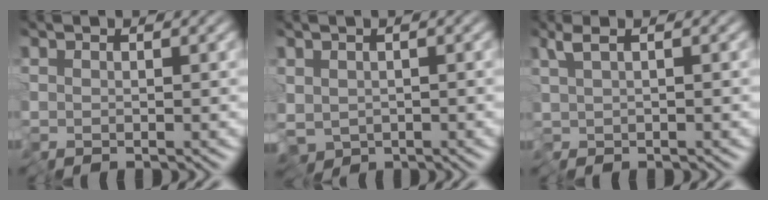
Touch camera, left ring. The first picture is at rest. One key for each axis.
{"total": 3.2, "fx": -0.6, "fy": 2.3, "fz": 2.1, "tx": -0.042, "ty": -0.013, "tz": -0.008}
{"total": 1.4, "fx": 0.3, "fy": 0.4, "fz": 1.3, "tx": -0.031, "ty": 0.002, "tz": 0.008}